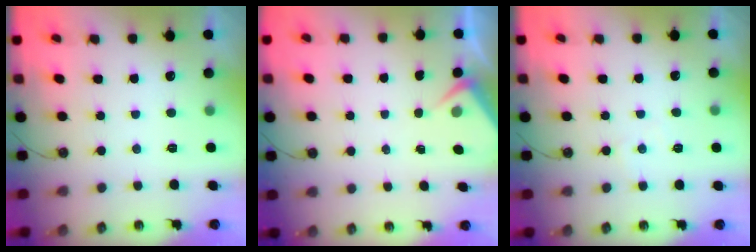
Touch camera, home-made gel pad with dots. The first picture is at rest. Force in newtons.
{"total": 3.2, "press": 3.2, "slide": 0.5}
{"total": 3.4, "press": 3.3, "slide": 0.5}